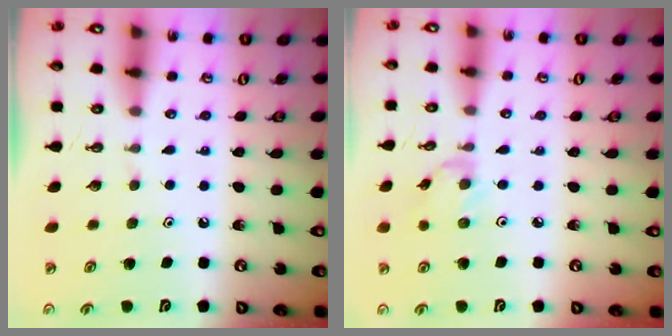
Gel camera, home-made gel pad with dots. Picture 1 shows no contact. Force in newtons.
{"total": 2.0, "press": 2.0, "slide": 0.3}